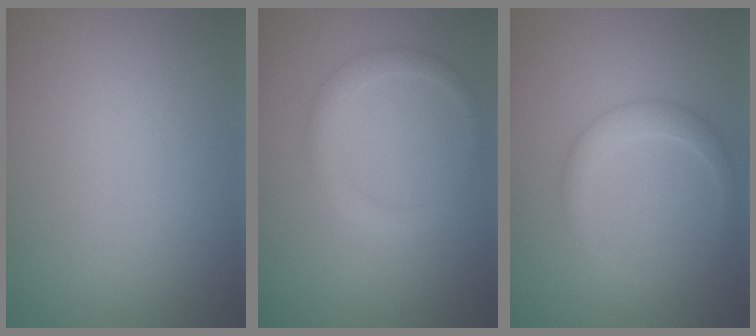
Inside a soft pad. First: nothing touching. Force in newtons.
{"total": 1.9, "press": 1.9, "slide": 0.1}
{"total": 2.4, "press": 2.4, "slide": 0.2}